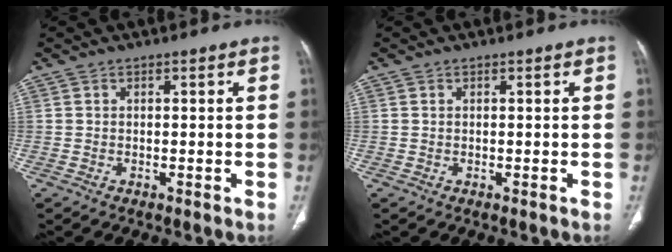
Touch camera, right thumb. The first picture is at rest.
{"total": 0.0}